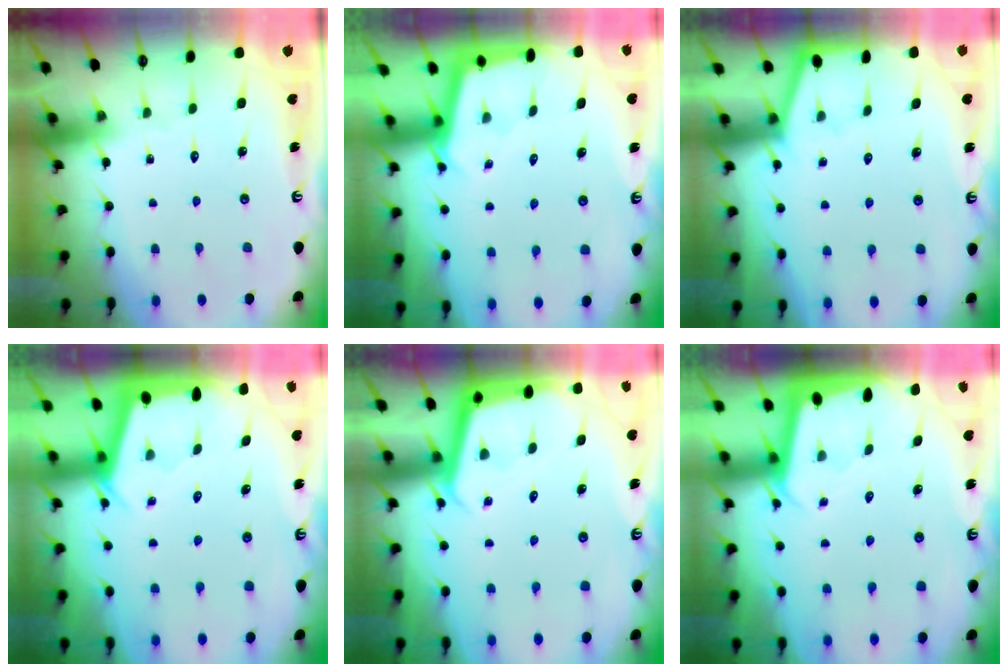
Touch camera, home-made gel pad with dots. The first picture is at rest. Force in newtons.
{"total": 2.2, "press": 2.2, "slide": 0.1}
{"total": 1.9, "press": 1.9, "slide": 0.3}
{"total": 2.4, "press": 2.4, "slide": 0.2}
{"total": 3.5, "press": 3.5, "slide": 0.3}
{"total": 1.9, "press": 1.9, "slide": 0.0}